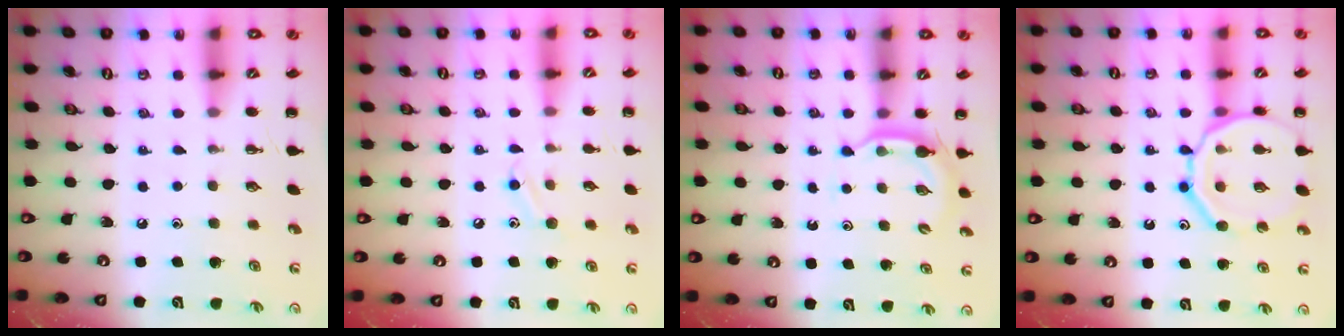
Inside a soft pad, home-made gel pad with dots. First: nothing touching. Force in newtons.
{"total": 8.9, "press": 8.7, "slide": 1.9}
{"total": 2.9, "press": 2.8, "slide": 0.7}
{"total": 15.7, "press": 15.7, "slide": 1.3}